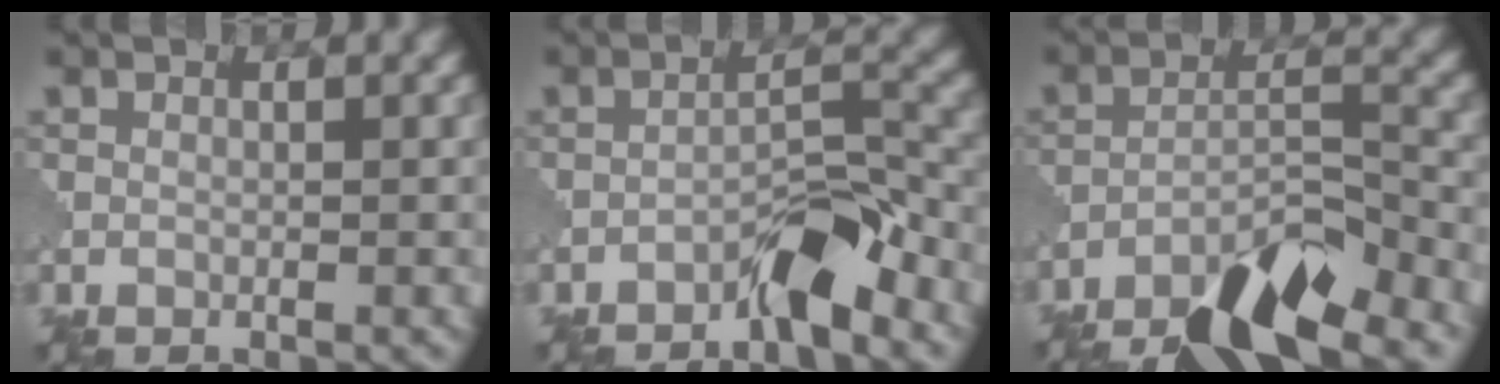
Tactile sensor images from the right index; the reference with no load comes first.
{"total": 3.8, "force": [-2.9, 0.7, 2.4], "torque": [-0.036, 0.020, -0.052]}
{"total": 8.7, "force": [-6.9, 1.7, 5.0], "torque": [-0.084, -0.001, -0.122]}